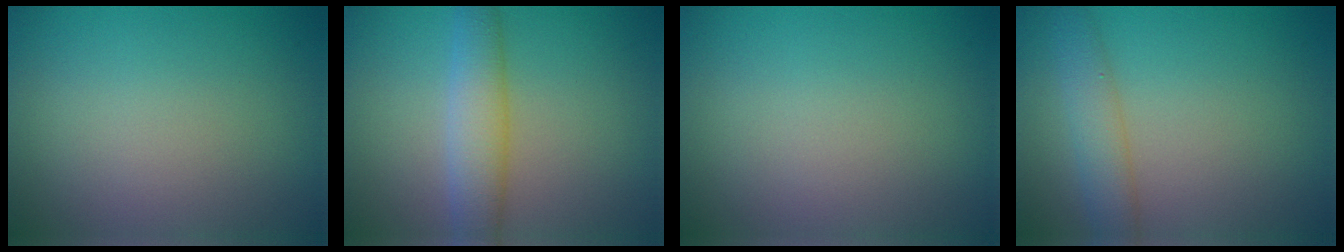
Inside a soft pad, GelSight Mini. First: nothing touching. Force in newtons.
{"total": 4.0, "press": 4.0, "slide": 0.0}
{"total": 0.0}
{"total": 3.1, "press": 3.1, "slide": 0.1}